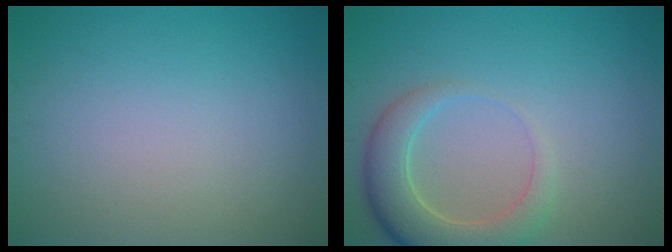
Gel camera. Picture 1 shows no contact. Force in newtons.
{"total": 5.0, "press": 4.9, "slide": 0.6}